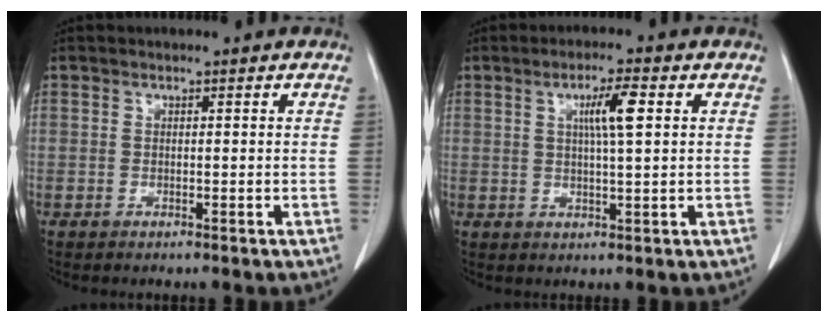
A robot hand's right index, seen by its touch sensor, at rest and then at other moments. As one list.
[{"total": 5.3, "force": [1.6, 0.2, 5.0], "torque": [-0.086, 0.001, 0.026]}]